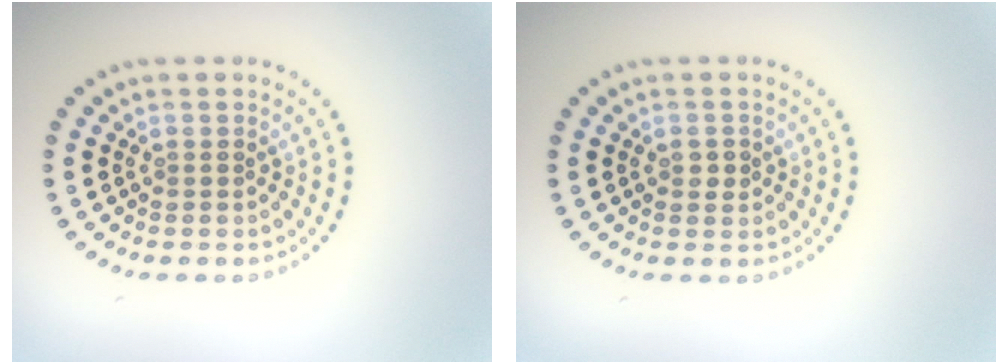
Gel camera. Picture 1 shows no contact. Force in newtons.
{"total": 1.0, "press": 1.0, "slide": 0.1}